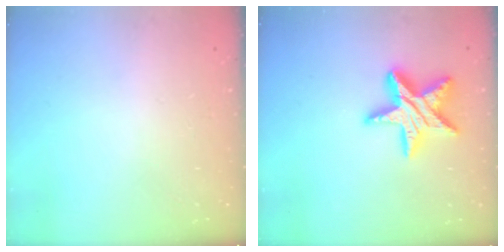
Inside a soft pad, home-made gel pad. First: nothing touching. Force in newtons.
{"total": 15.3, "press": 15.3, "slide": 0.6}